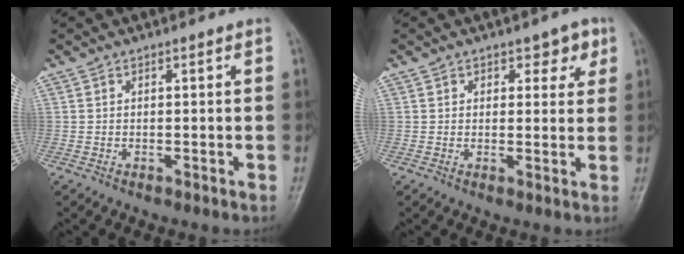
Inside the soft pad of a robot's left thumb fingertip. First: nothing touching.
{"total": 4.1, "force": [2.1, 2.7, 2.1], "torque": [0.007, -0.008, 0.025]}